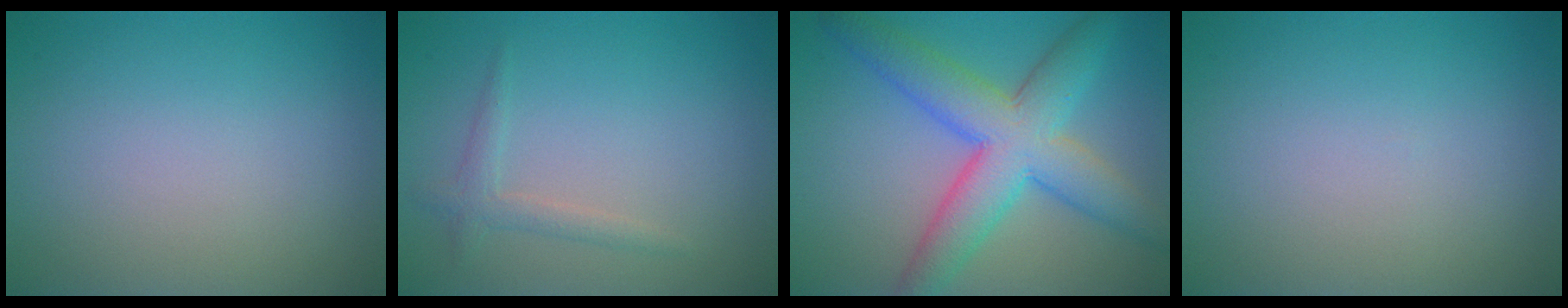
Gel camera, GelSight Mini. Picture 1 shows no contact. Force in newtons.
{"total": 1.5, "press": 1.5, "slide": 0.0}
{"total": 8.2, "press": 8.1, "slide": 0.2}
{"total": 0.0}